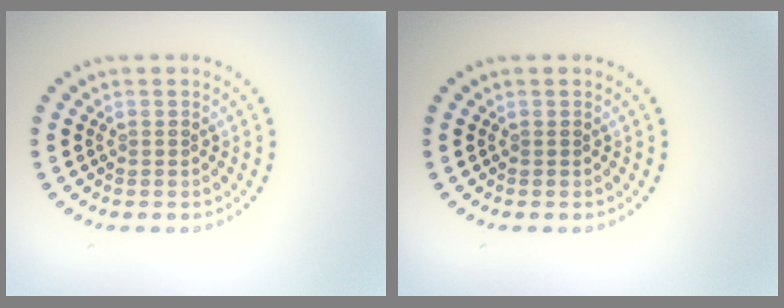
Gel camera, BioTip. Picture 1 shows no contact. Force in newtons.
{"total": 0.0}